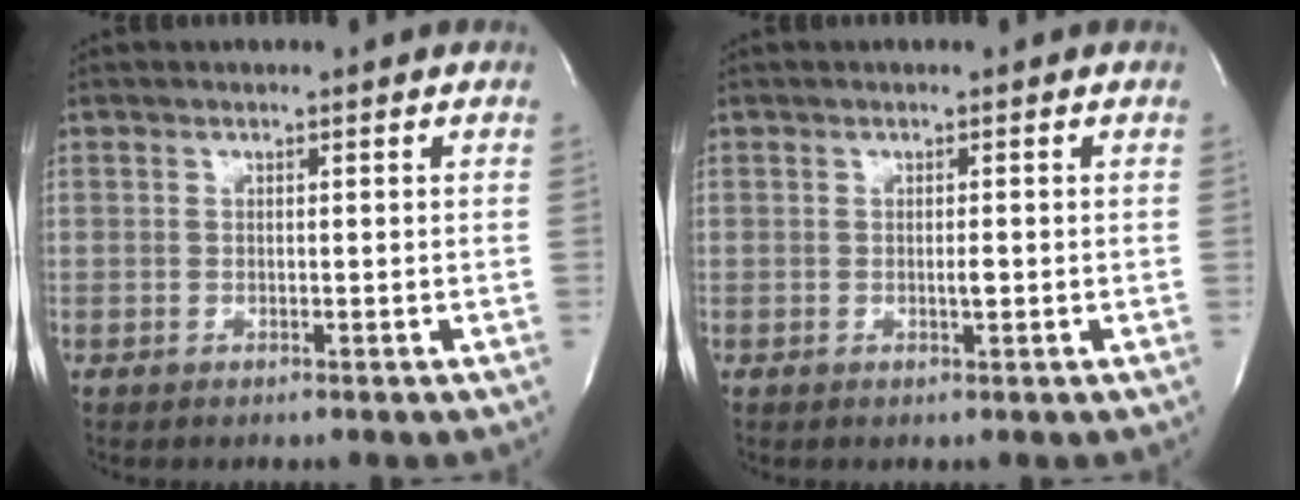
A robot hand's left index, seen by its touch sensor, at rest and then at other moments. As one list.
[{"total": 0.9, "force": [-0.1, 0.1, 0.9], "torque": [-0.019, -0.002, -0.001]}]